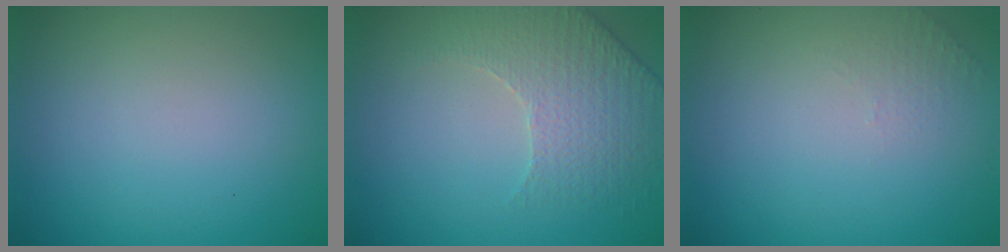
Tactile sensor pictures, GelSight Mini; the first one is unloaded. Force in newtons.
{"total": 2.6, "press": 2.4, "slide": 1.0}
{"total": 0.5, "press": 0.4, "slide": 0.4}